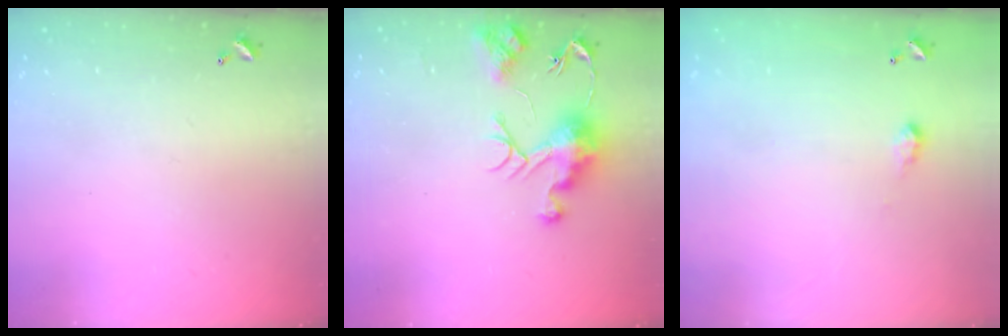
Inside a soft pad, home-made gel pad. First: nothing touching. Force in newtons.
{"total": 9.4, "press": 9.4, "slide": 0.7}
{"total": 2.0, "press": 2.0, "slide": 0.3}